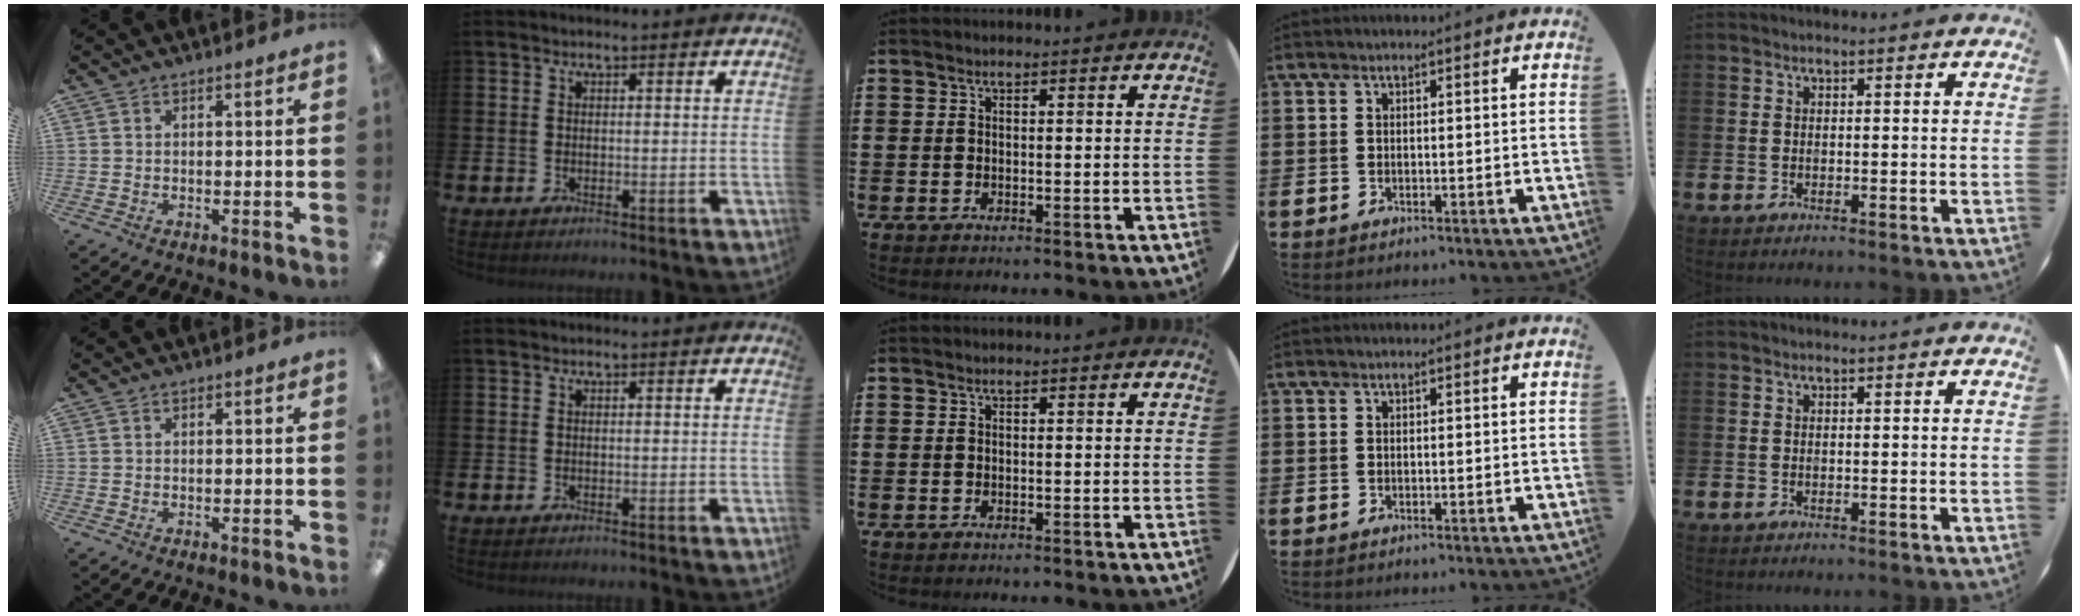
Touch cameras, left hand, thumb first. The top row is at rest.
{}